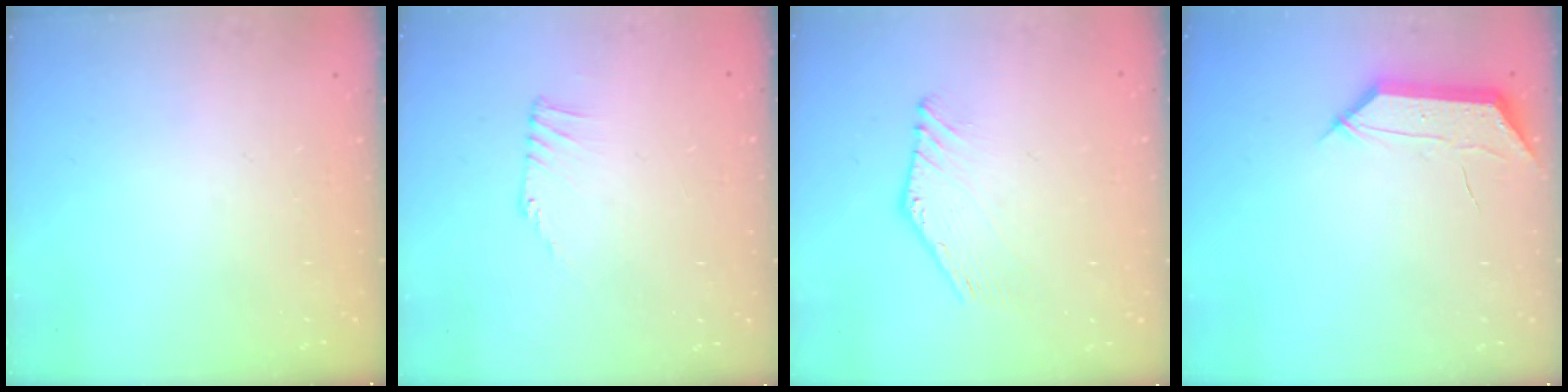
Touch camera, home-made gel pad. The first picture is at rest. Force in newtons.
{"total": 0.8, "press": 0.8, "slide": 0.2}
{"total": 2.4, "press": 2.4, "slide": 0.1}
{"total": 7.2, "press": 7.2, "slide": 0.8}